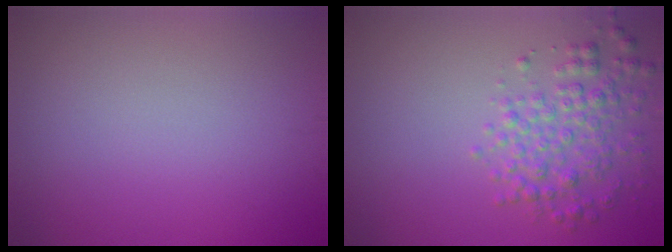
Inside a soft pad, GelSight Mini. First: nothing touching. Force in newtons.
{"total": 3.7, "press": 3.7, "slide": 0.1}